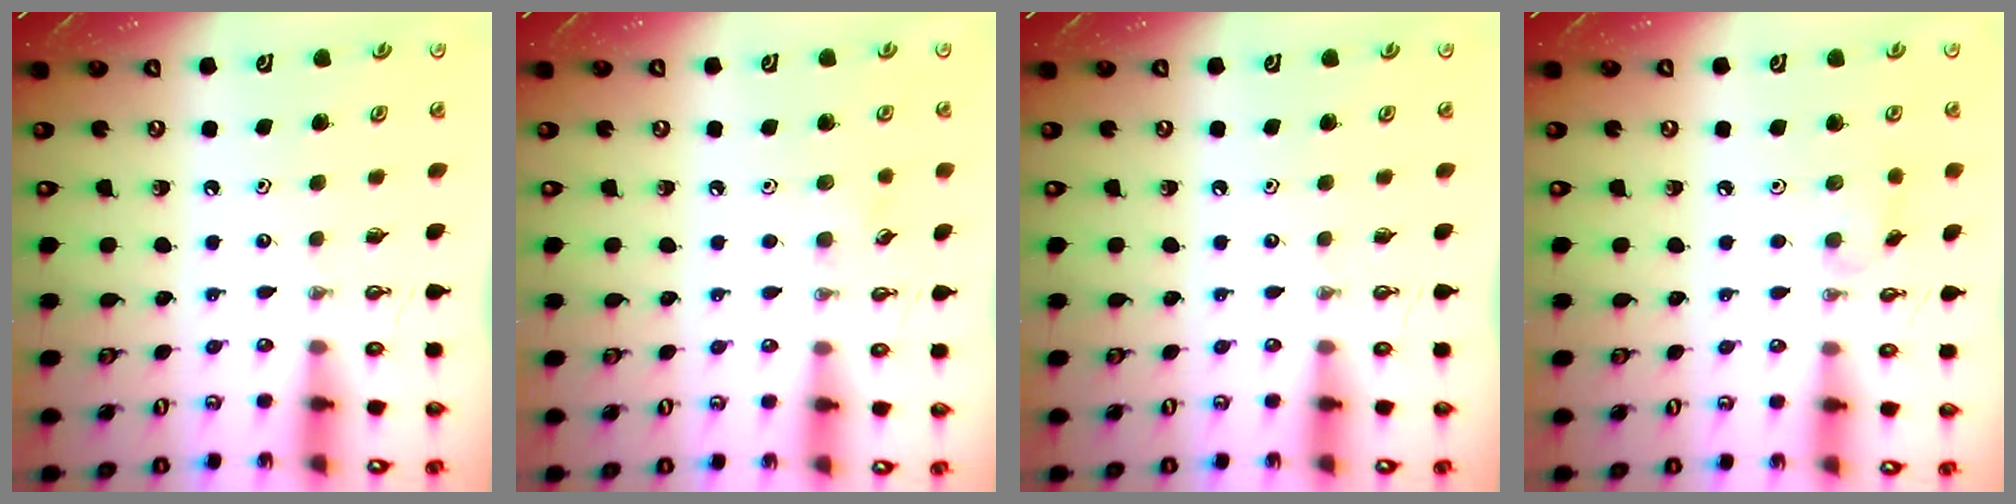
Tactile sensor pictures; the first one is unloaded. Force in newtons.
{"total": 5.2, "press": 5.0, "slide": 1.5}
{"total": 0.0}
{"total": 5.2, "press": 5.0, "slide": 1.2}